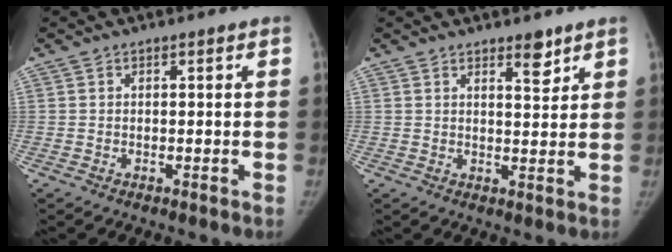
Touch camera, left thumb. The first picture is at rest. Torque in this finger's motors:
{"motor_torque": [0.45, -0.33, 0.42, -0.44, 0.11]}